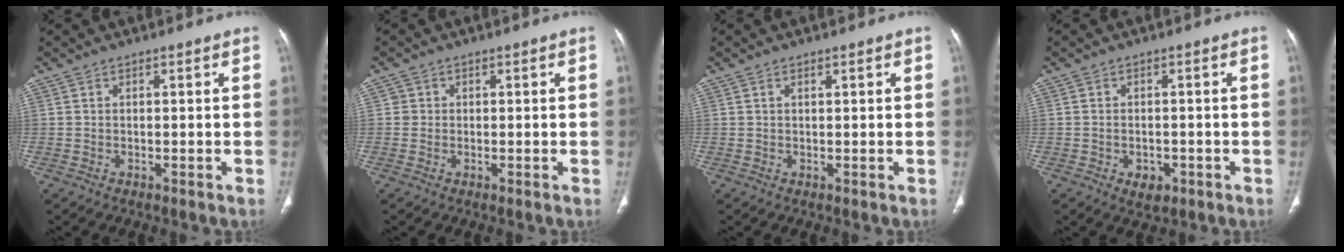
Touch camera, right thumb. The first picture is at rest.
{"total": 1.3, "force": [0.1, 1.3, 0.0], "torque": [0.009, 0.004, -0.001]}
{"total": 0.7, "force": [0.4, 0.3, 0.5], "torque": [-0.009, 0.001, 0.006]}
{"total": 3.3, "force": [-1.4, 2.3, 1.9], "torque": [-0.016, 0.004, -0.013]}